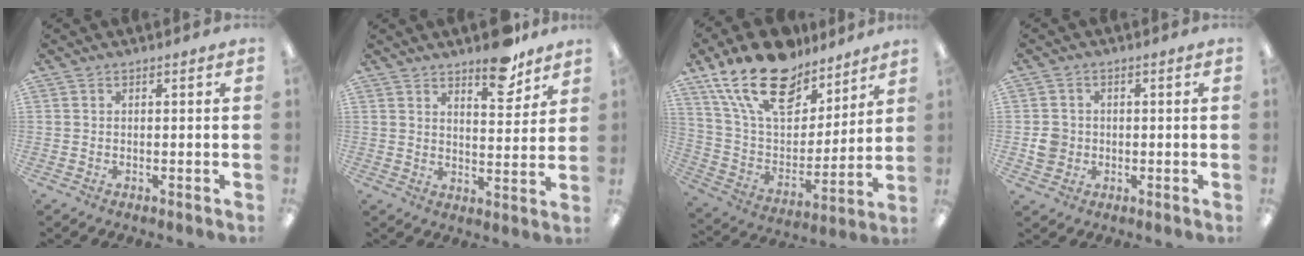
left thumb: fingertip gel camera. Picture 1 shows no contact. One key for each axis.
{"total": 9.6, "fx": 7.3, "fy": 3.5, "fz": 5.1, "tx": -0.046, "ty": -0.051, "tz": 0.119}
{"total": 21.4, "fx": 14.9, "fy": 10.6, "fz": 11.2, "tx": -0.214, "ty": -0.083, "tz": 0.271}
{"total": 4.3, "fx": -0.5, "fy": 4.1, "fz": 1.3, "tx": -0.015, "ty": 0.007, "tz": -0.008}